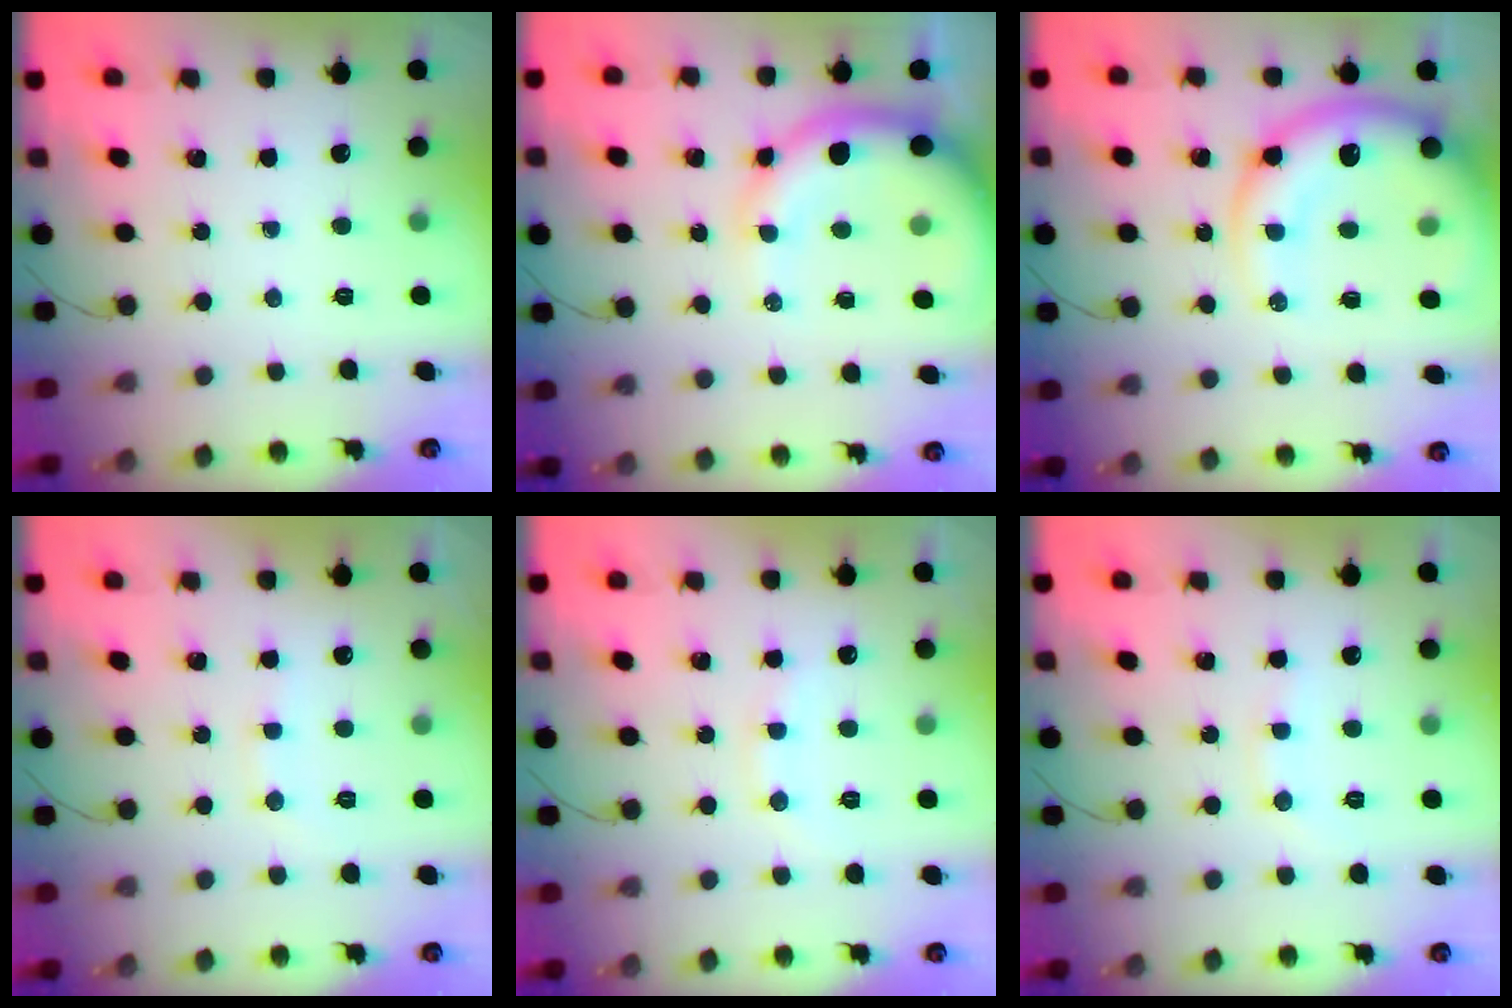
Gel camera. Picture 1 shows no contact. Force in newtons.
{"total": 11.6, "press": 11.2, "slide": 3.3}
{"total": 16.3, "press": 15.6, "slide": 4.7}
{"total": 6.9, "press": 6.8, "slide": 1.4}
{"total": 9.2, "press": 9.1, "slide": 1.5}
{"total": 7.1, "press": 6.9, "slide": 1.5}